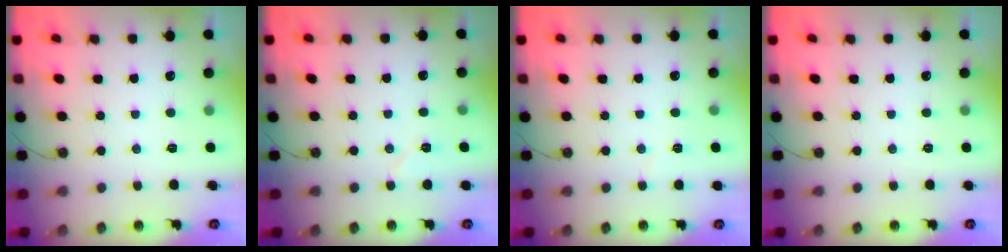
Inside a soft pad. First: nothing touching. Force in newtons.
{"total": 5.8, "press": 5.2, "slide": 2.6}
{"total": 3.1, "press": 3.1, "slide": 0.6}
{"total": 0.0}